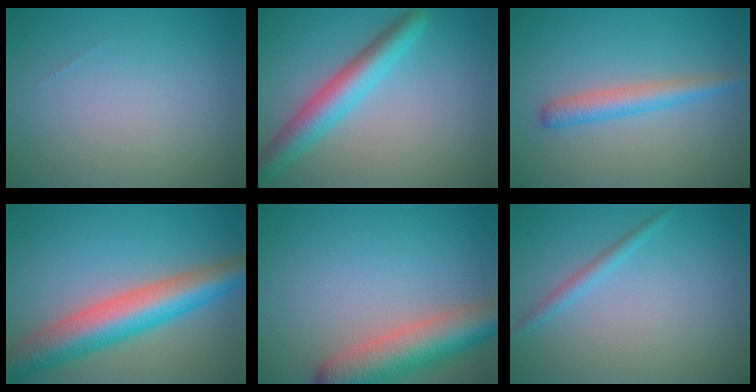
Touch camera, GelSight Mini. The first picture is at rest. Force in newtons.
{"total": 4.9, "press": 4.9, "slide": 0.2}
{"total": 2.8, "press": 2.8, "slide": 0.2}
{"total": 8.4, "press": 8.4, "slide": 0.1}
{"total": 7.2, "press": 7.2, "slide": 0.4}
{"total": 1.4, "press": 1.4, "slide": 0.0}